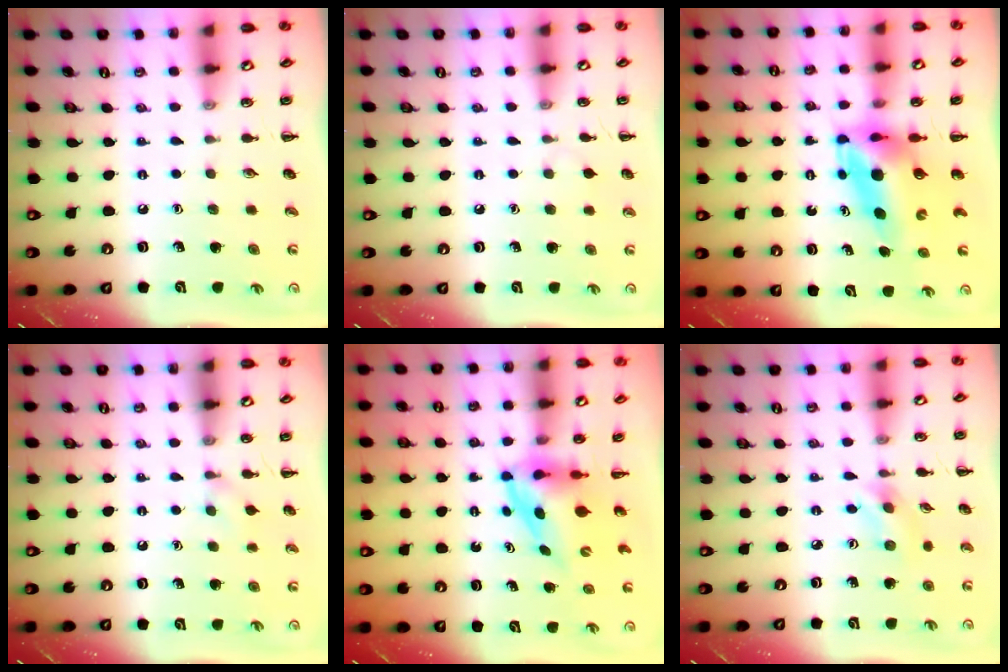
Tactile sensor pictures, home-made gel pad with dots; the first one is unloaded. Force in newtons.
{"total": 4.3, "press": 4.1, "slide": 1.4}
{"total": 7.9, "press": 7.6, "slide": 2.3}
{"total": 4.0, "press": 3.7, "slide": 1.5}
{"total": 3.7, "press": 3.7, "slide": 0.6}
{"total": 2.7, "press": 2.6, "slide": 0.6}